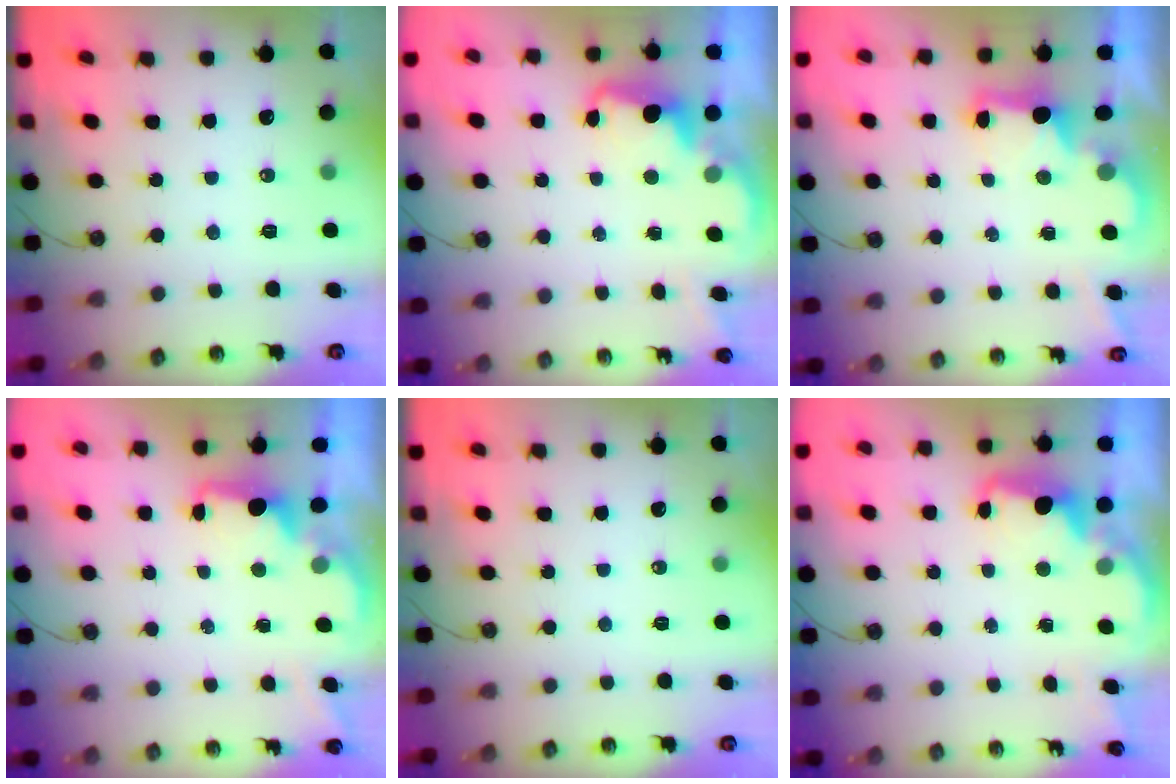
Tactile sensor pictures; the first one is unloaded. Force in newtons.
{"total": 2.6, "press": 2.5, "slide": 0.6}
{"total": 2.3, "press": 2.2, "slide": 0.8}
{"total": 1.6, "press": 1.4, "slide": 0.8}
{"total": 0.0}
{"total": 2.1, "press": 2.0, "slide": 0.6}